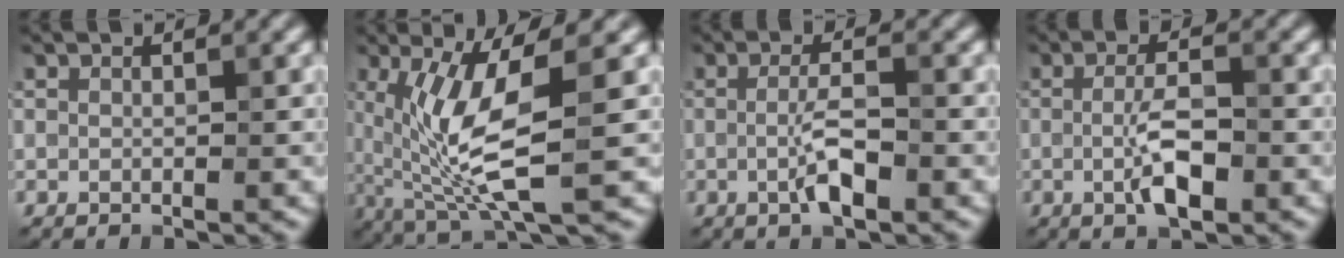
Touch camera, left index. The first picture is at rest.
{"total": 8.0, "force": [0.4, 2.0, 7.7], "torque": [-0.158, -0.014, 0.016]}
{"total": 3.1, "force": [-0.8, 0.7, 2.9], "torque": [-0.056, -0.001, -0.018]}
{"total": 3.8, "force": [-0.8, 1.1, 3.5], "torque": [-0.069, -0.002, -0.018]}